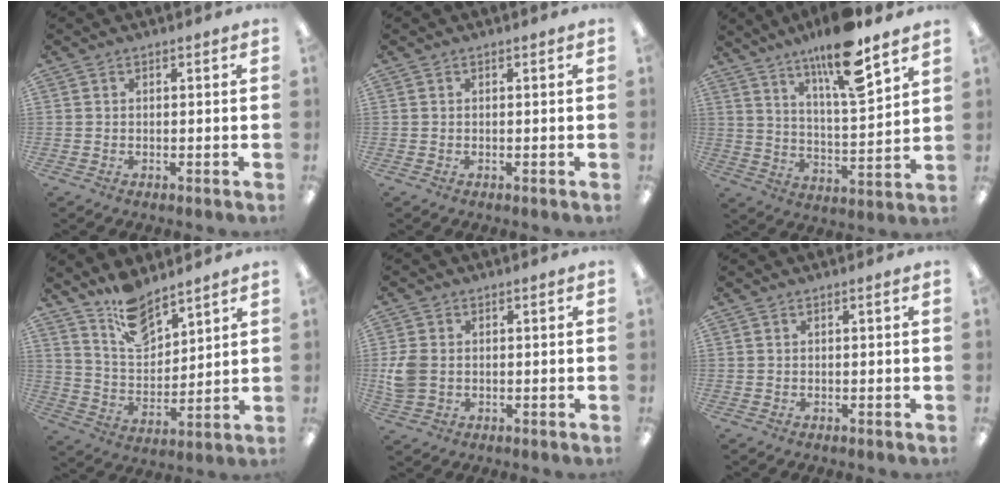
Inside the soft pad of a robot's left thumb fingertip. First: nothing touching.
{"total": 0.0}
{"total": 15.3, "force": [11.4, 2.9, 9.8], "torque": [-0.164, -0.067, 0.185]}
{"total": 10.8, "force": [9.2, 4.2, 3.9], "torque": [-0.077, -0.059, 0.171]}
{"total": 5.5, "force": [0.1, 4.3, 3.4], "torque": [-0.082, 0.004, 0.002]}
{"total": 0.0}